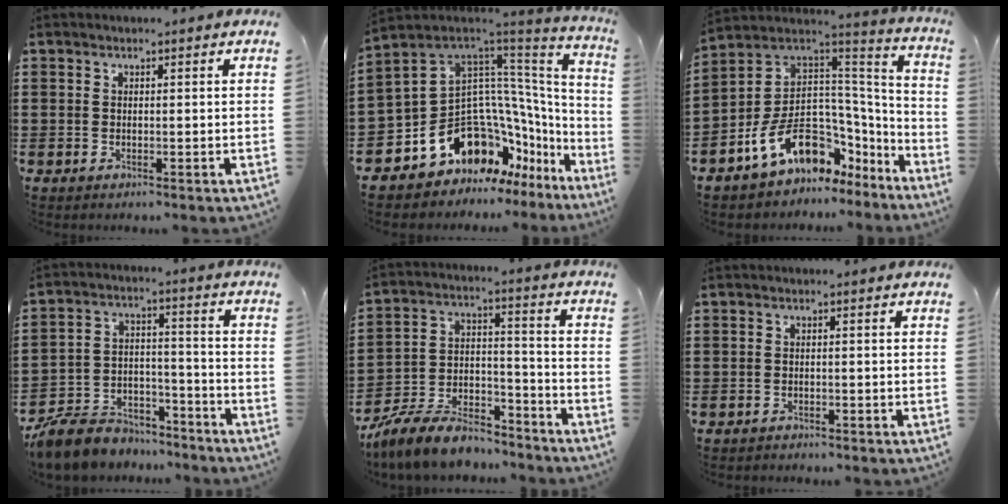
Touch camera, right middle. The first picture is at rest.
{"total": 14.1, "force": [-6.5, 10.4, 6.9], "torque": [-0.166, -0.005, -0.103]}
{"total": 12.2, "force": [-5.5, 8.3, 7.1], "torque": [-0.171, 0.007, -0.100]}
{"total": 8.3, "force": [-7.8, 2.6, 1.0], "torque": [-0.034, 0.018, -0.158]}
{"total": 10.3, "force": [-9.1, 3.1, 3.6], "torque": [-0.059, 0.035, -0.171]}
{"total": 1.0, "force": [-0.9, 0.4, -0.2], "torque": [0.002, 0.001, -0.020]}